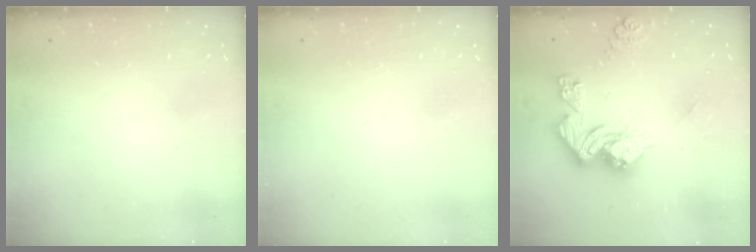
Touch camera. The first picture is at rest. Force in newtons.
{"total": 0.0}
{"total": 14.6, "press": 14.5, "slide": 1.5}